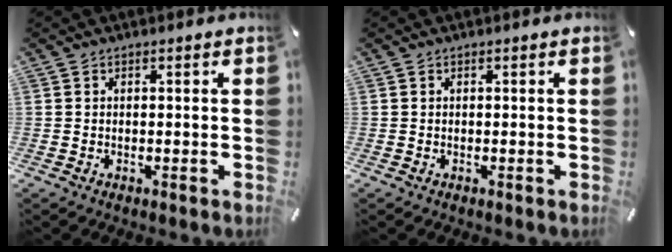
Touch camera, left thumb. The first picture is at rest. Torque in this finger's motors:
{"motor_torque": [-0.06, -0.03, 0.00, 0.02, 0.00]}